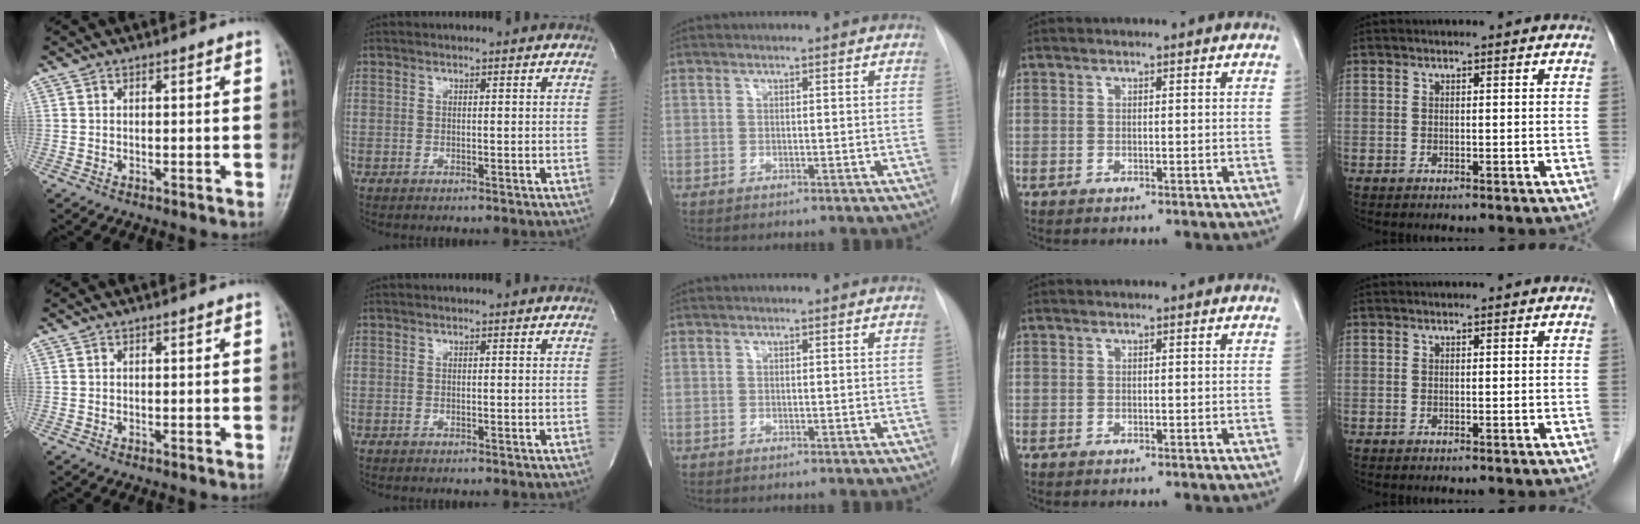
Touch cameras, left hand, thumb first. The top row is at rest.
{}